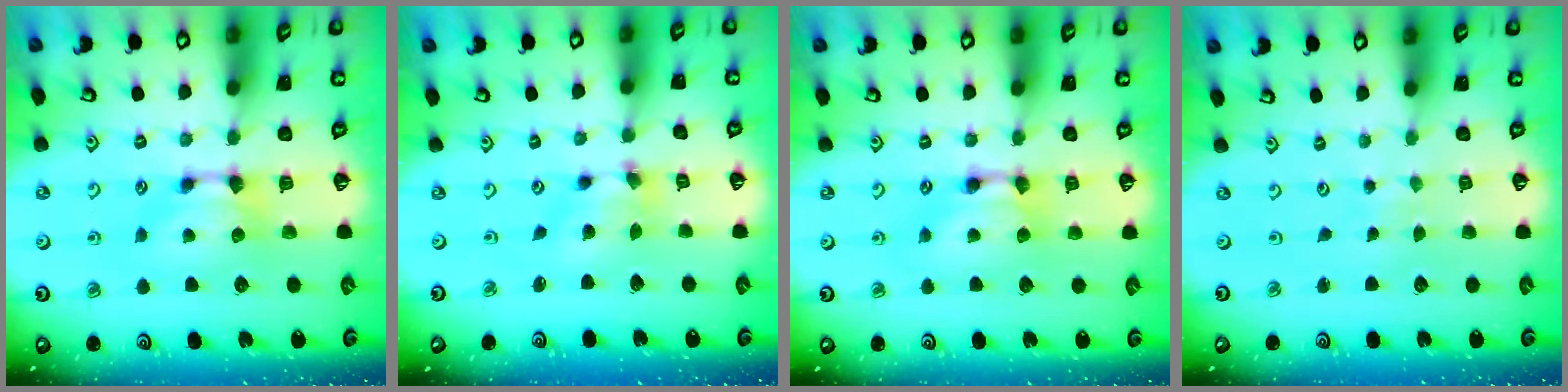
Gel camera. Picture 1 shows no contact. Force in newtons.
{"total": 3.4, "press": 3.0, "slide": 1.6}
{"total": 1.8, "press": 1.8, "slide": 0.2}
{"total": 6.1, "press": 6.1, "slide": 0.2}